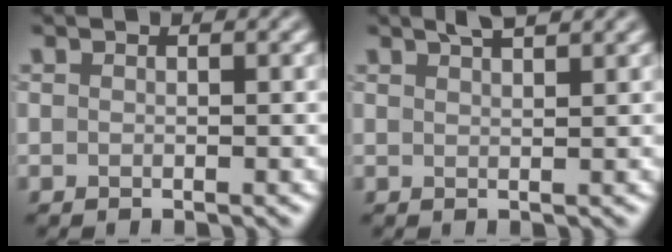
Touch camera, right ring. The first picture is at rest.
{"total": 2.6, "force": [2.0, 0.6, 1.5], "torque": [-0.006, 0.009, 0.020]}